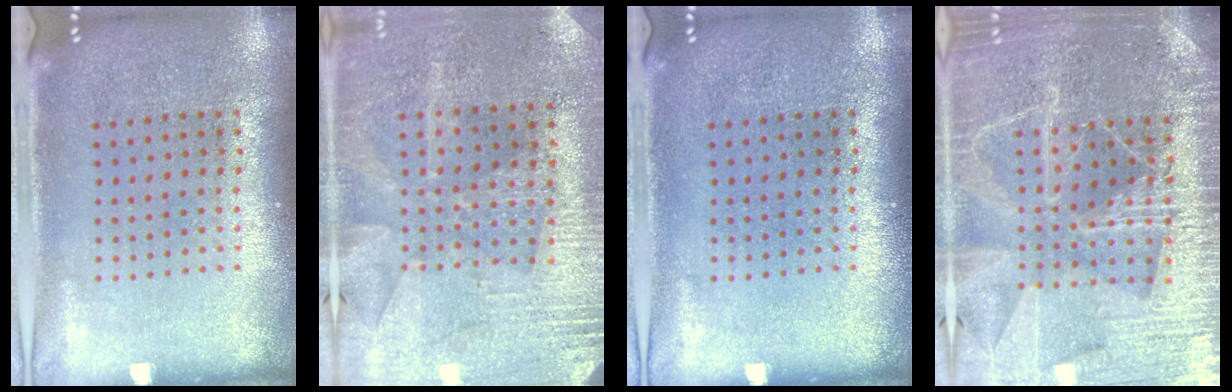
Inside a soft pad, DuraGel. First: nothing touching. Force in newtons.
{"total": 2.8, "press": 2.7, "slide": 0.7}
{"total": 0.0}
{"total": 4.7, "press": 4.3, "slide": 1.8}